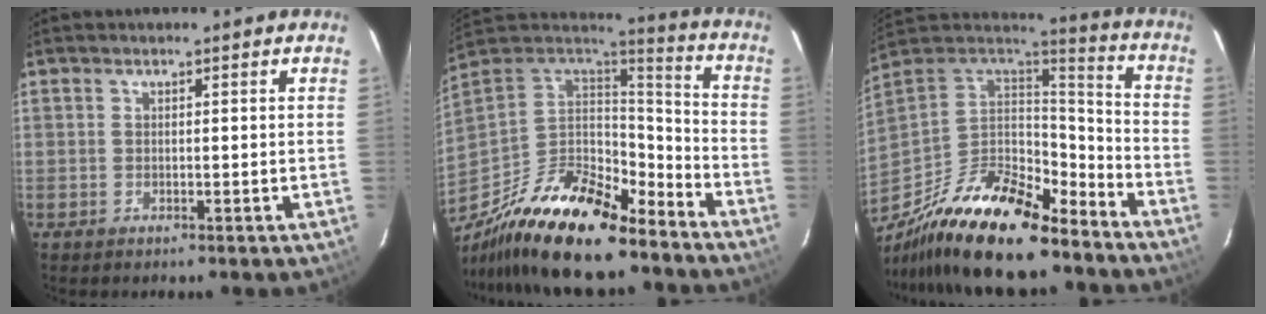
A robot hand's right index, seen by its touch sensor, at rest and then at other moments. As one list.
[{"total": 26.2, "force": [-18.8, 9.6, 15.6], "torque": [-0.308, -0.021, -0.315]}, {"total": 26.4, "force": [-19.1, 9.1, 15.8], "torque": [-0.308, -0.021, -0.319]}]